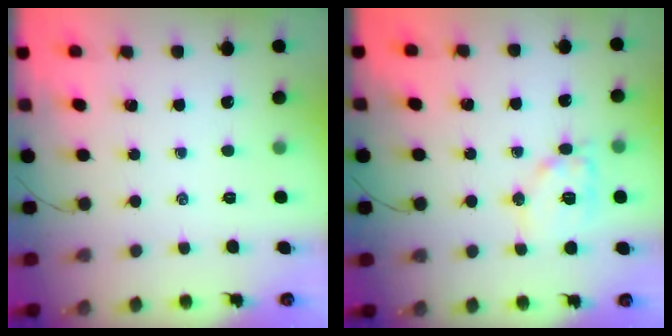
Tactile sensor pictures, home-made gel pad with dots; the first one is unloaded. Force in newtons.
{"total": 11.9, "press": 11.8, "slide": 1.1}